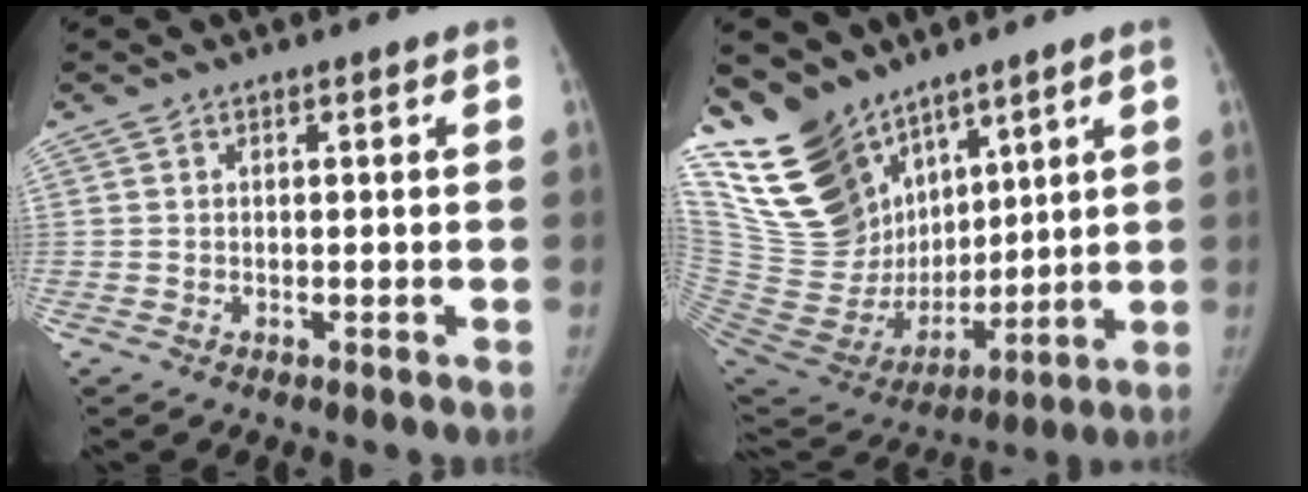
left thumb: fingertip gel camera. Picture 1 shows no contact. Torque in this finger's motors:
{"motor_torque": [0.41, 0.31, 0.72, -2.05, 0.09]}